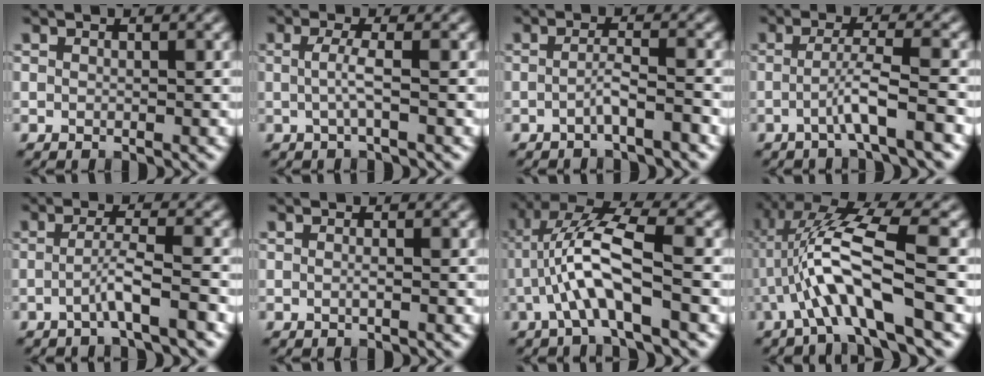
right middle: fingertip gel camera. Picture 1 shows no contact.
{"total": 1.9, "force": [-0.1, 0.3, 1.9], "torque": [-0.042, -0.001, -0.003]}
{"total": 1.9, "force": [-1.1, 0.1, 1.6], "torque": [-0.030, 0.010, -0.026]}
{"total": 3.7, "force": [-1.5, 0.2, 3.4], "torque": [-0.057, 0.012, -0.037]}
{"total": 3.0, "force": [-1.4, 0.1, 2.7], "torque": [-0.048, 0.012, -0.034]}
{"total": 0.7, "force": [-0.1, 0.2, 0.6], "torque": [-0.011, -0.003, -0.006]}
{"total": 5.9, "force": [-1.7, 1.4, 5.5], "torque": [-0.118, 0.021, -0.036]}
{"total": 7.4, "force": [-1.6, 1.5, 7.1], "torque": [-0.147, 0.019, -0.031]}